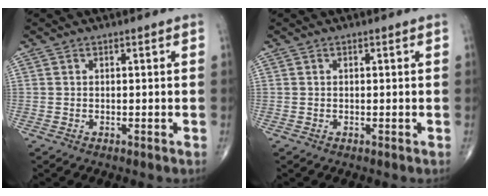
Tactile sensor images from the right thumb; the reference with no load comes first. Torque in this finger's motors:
{"motor_torque": [0.17, -0.02, -0.09, -0.09, 0.02]}